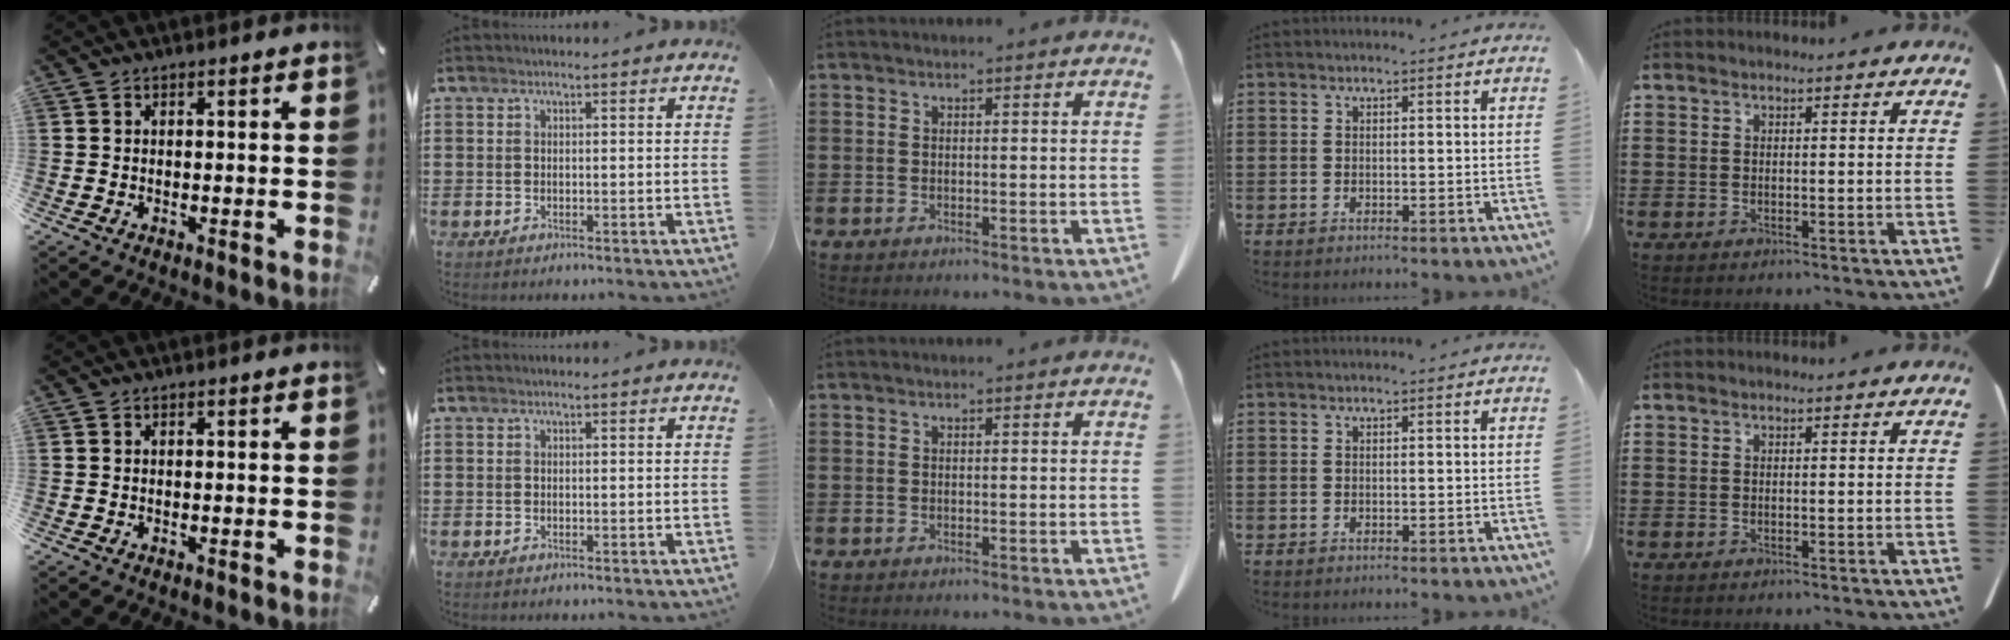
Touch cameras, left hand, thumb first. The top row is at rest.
{}